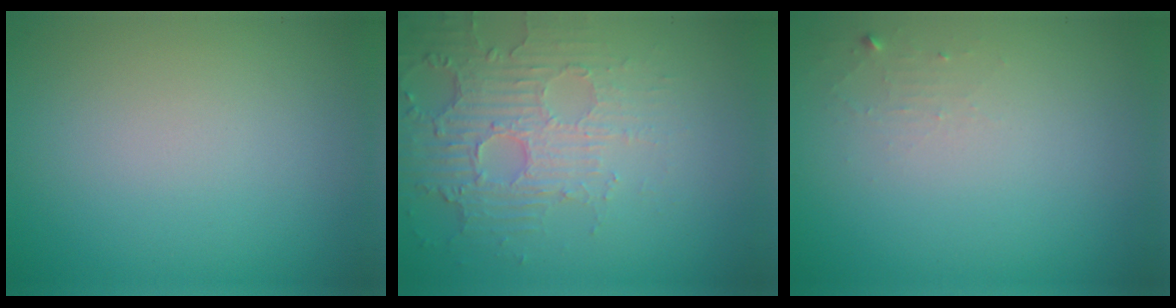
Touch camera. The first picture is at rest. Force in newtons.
{"total": 4.3, "press": 3.8, "slide": 2.0}
{"total": 1.0, "press": 1.0, "slide": 0.1}